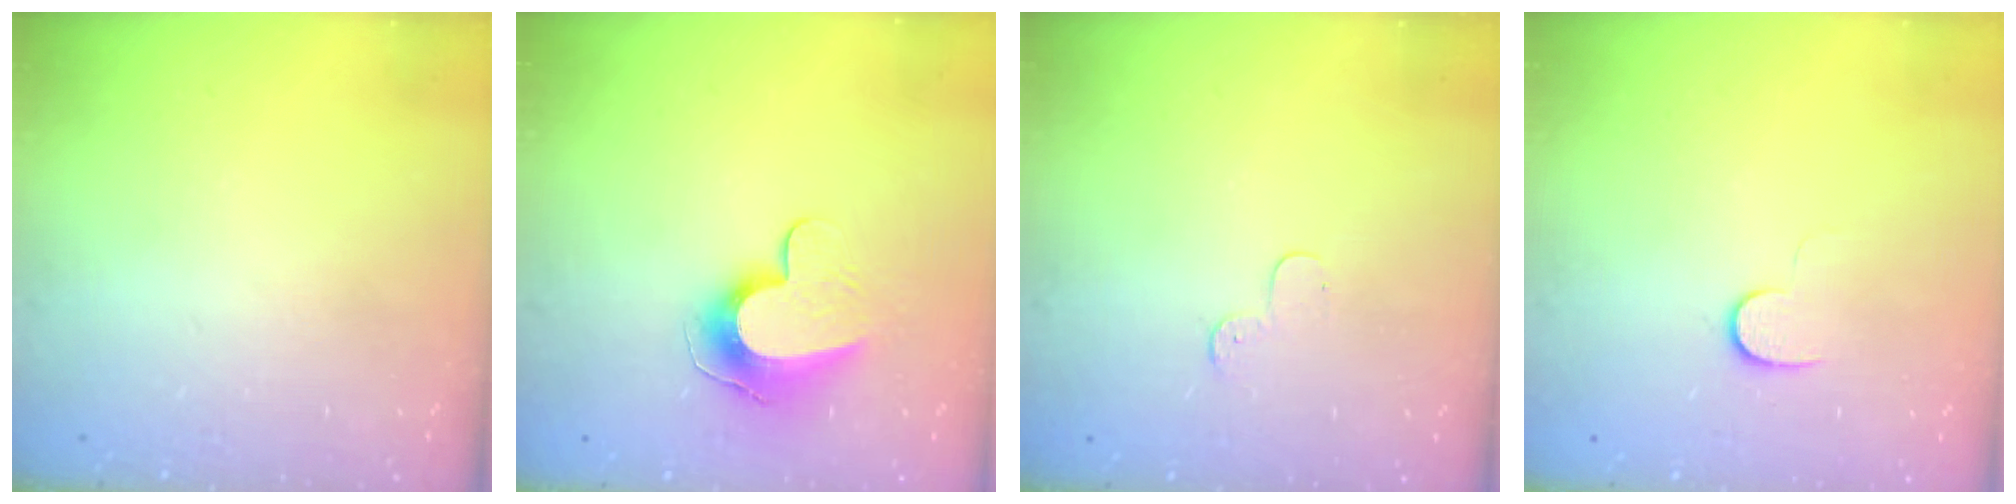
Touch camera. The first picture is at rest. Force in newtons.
{"total": 11.8, "press": 11.8, "slide": 0.6}
{"total": 3.5, "press": 3.5, "slide": 0.4}
{"total": 6.8, "press": 6.7, "slide": 1.0}